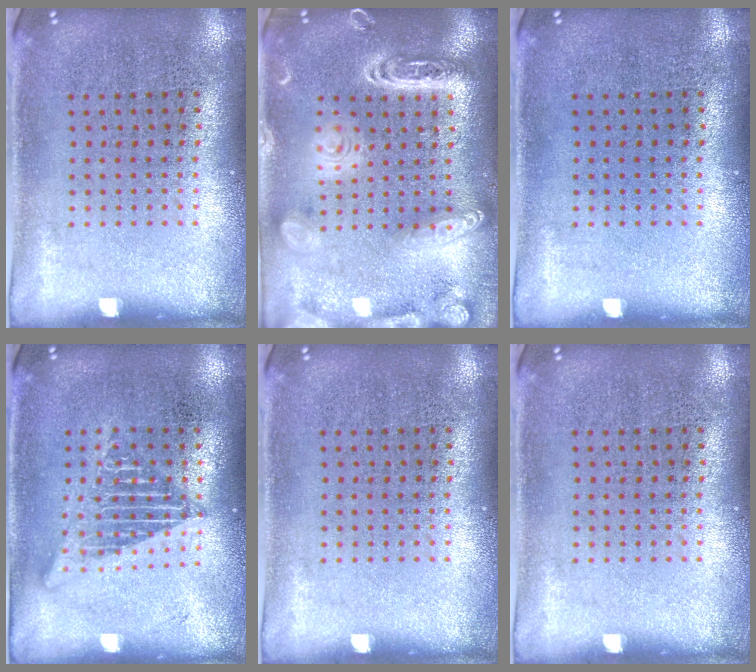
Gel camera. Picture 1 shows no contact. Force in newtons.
{"total": 3.8, "press": 3.8, "slide": 0.3}
{"total": 0.0}
{"total": 1.7, "press": 1.7, "slide": 0.2}
{"total": 0.0}
{"total": 0.0}